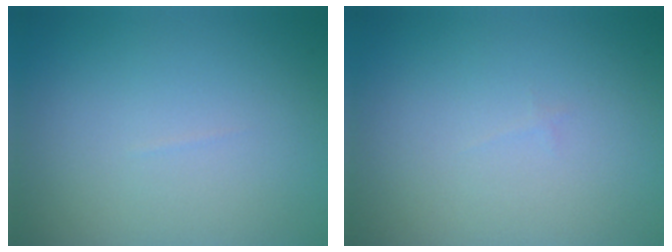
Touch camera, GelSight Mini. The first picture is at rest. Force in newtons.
{"total": 0.0}